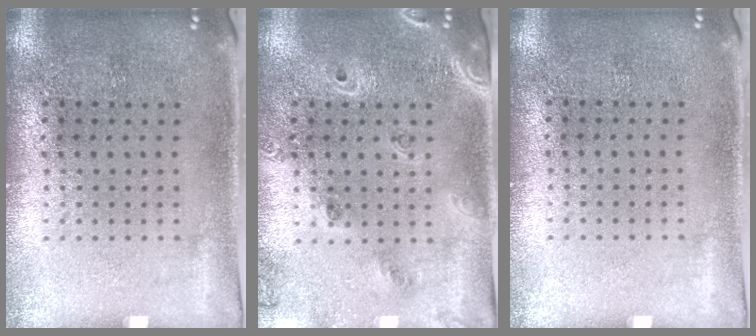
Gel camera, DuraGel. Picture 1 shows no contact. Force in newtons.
{"total": 1.5, "press": 1.5, "slide": 0.4}
{"total": 0.0}